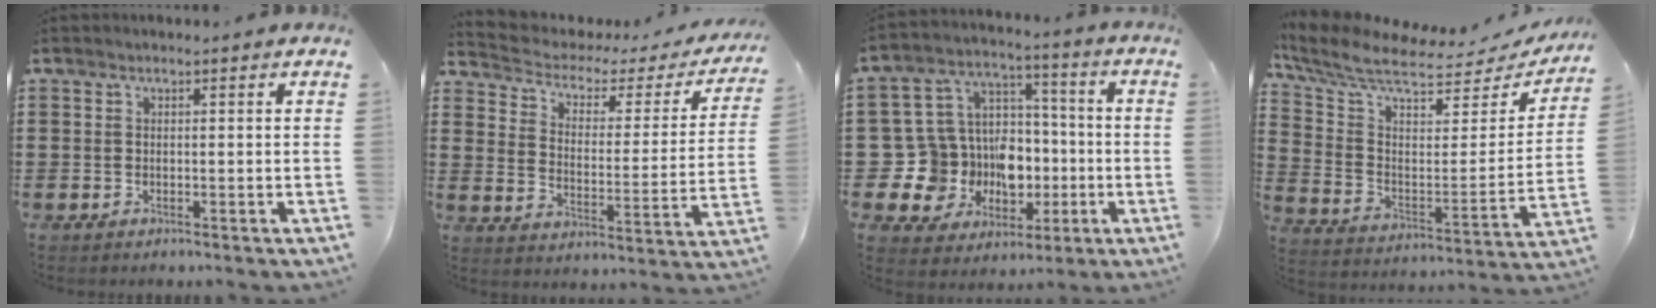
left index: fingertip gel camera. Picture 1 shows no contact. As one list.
[{"total": 2.9, "force": [1.8, 1.6, 1.6], "torque": [-0.047, -0.016, 0.019]}, {"total": 12.5, "force": [-2.4, 11.2, 4.8], "torque": [-0.161, -0.014, -0.025]}, {"total": 8.3, "force": [6.8, 1.7, 4.5], "torque": [-0.117, -0.053, 0.115]}]